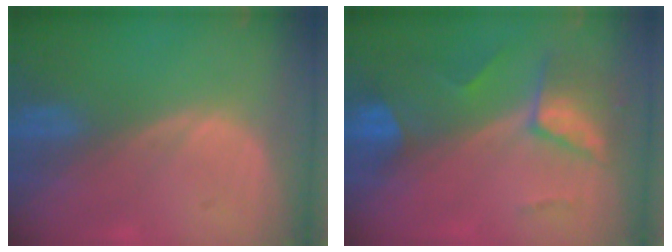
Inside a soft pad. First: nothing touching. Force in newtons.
{"total": 7.4, "press": 6.6, "slide": 3.5}